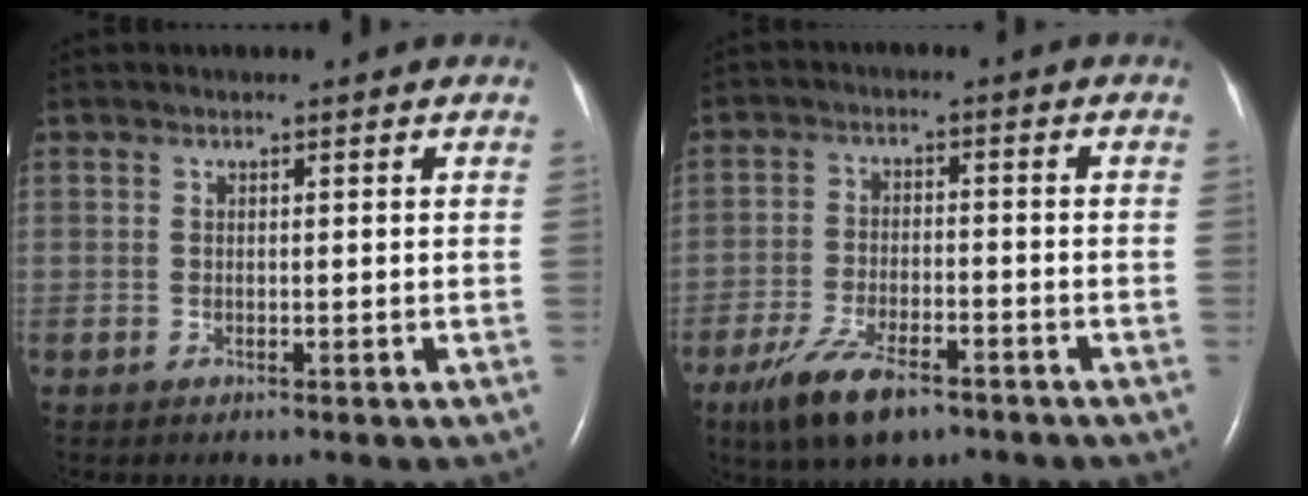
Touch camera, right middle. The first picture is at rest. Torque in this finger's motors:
{"motor_torque": [0.80, -0.74, 0.15, 0.04]}